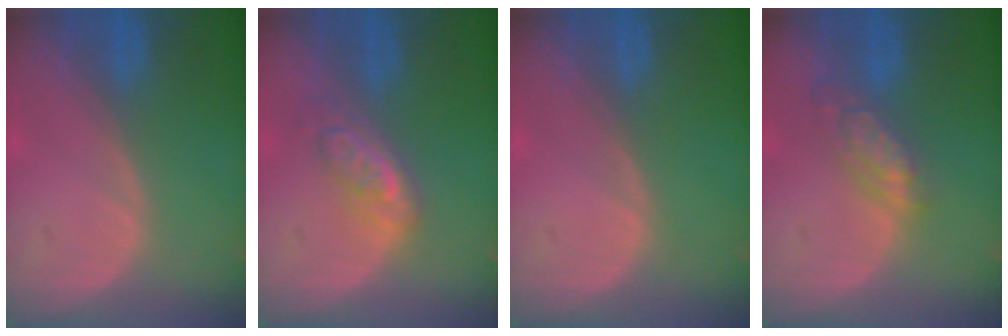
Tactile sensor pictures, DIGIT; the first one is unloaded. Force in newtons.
{"total": 5.0, "press": 4.6, "slide": 1.9}
{"total": 0.0}
{"total": 5.6, "press": 4.9, "slide": 2.7}